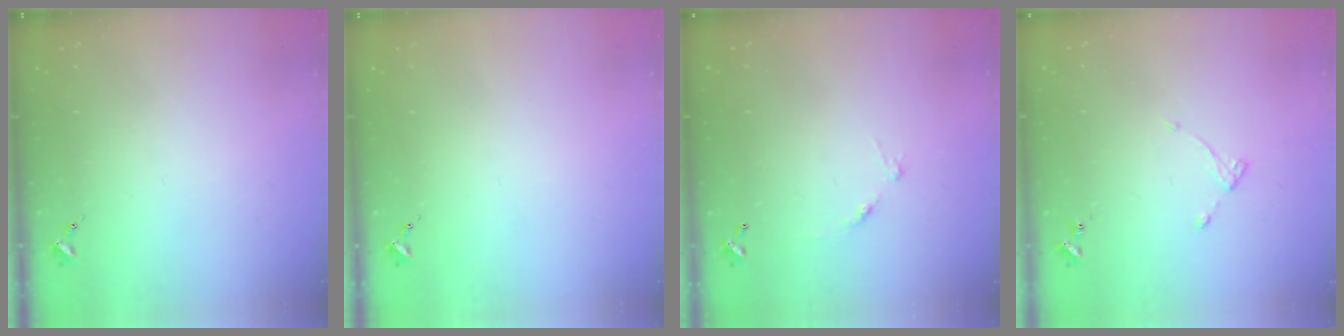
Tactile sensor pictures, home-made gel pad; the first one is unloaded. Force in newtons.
{"total": 0.0}
{"total": 7.0, "press": 7.0, "slide": 0.5}
{"total": 4.8, "press": 4.7, "slide": 0.5}